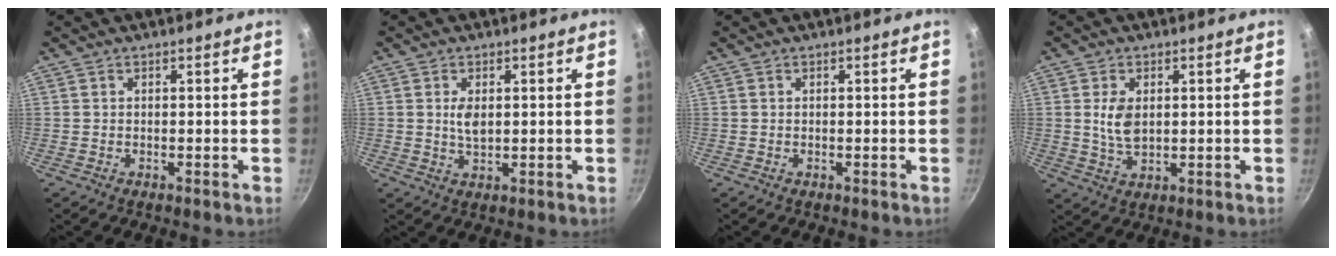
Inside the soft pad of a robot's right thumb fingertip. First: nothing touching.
{"total": 3.4, "force": [0.7, 1.8, 2.8], "torque": [-0.048, -0.006, 0.014]}
{"total": 0.0}
{"total": 5.5, "force": [1.0, 3.3, 4.3], "torque": [-0.079, -0.012, 0.022]}